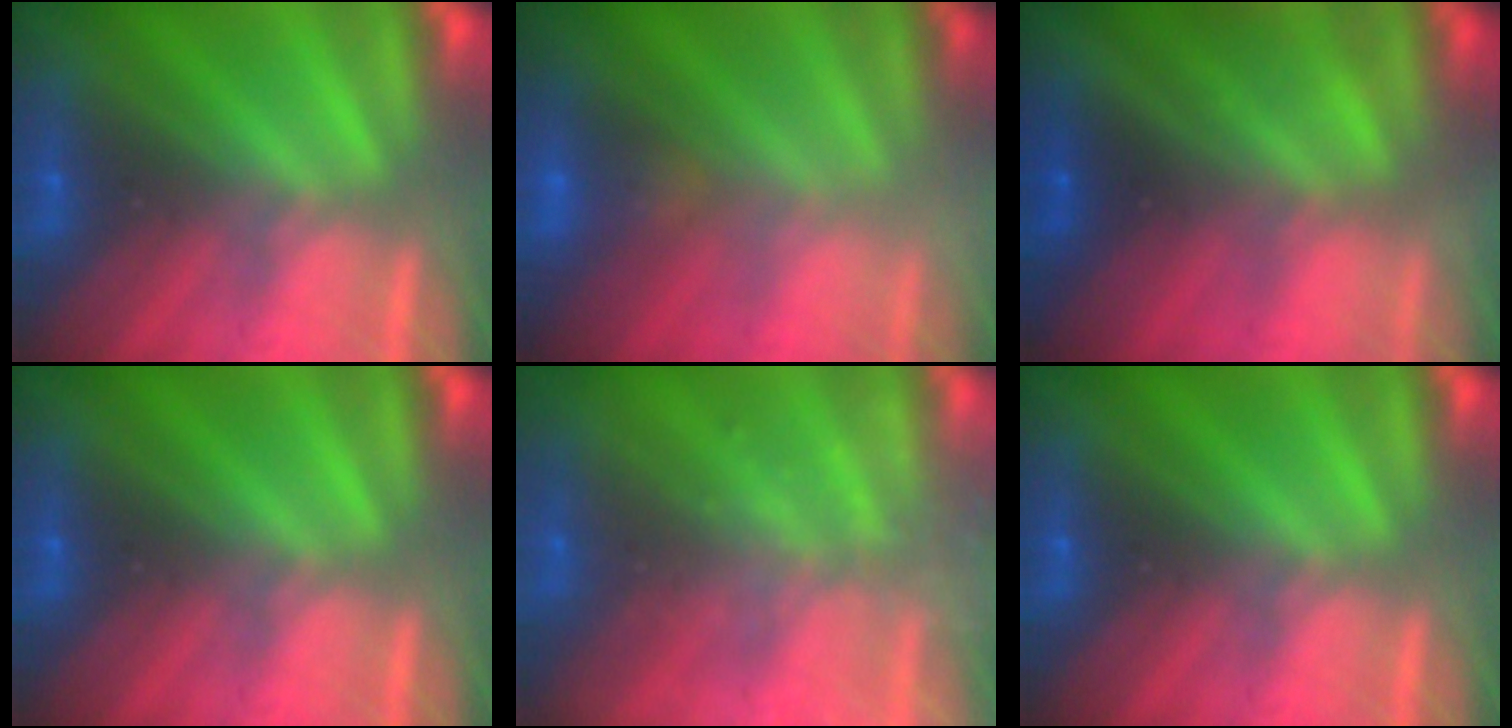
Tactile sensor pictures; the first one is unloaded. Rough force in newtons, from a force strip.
{"total": 2.2}
{"total": 1.4}
{"total": 0.0}
{"total": 1.5}
{"total": 0.0}